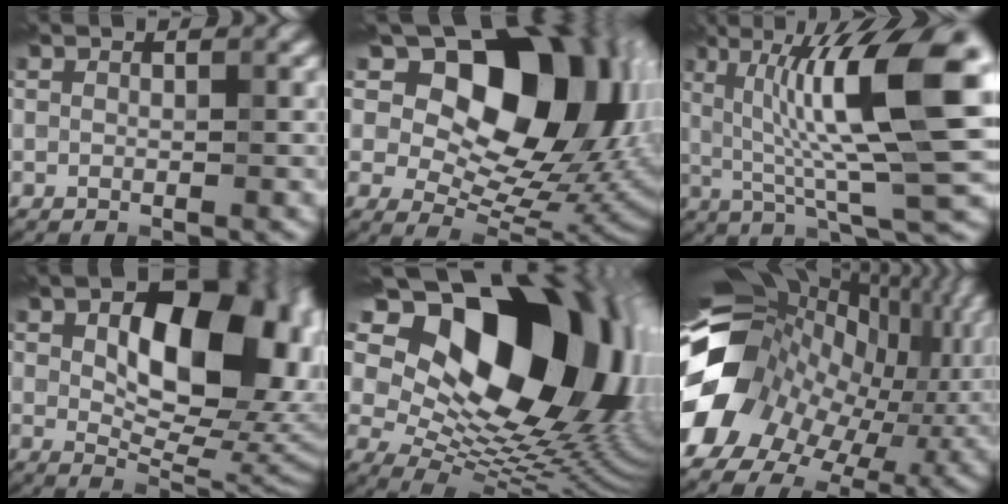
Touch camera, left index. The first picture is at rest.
{"total": 16.0, "force": [6.1, 10.2, 10.7], "torque": [-0.123, 0.011, 0.098]}
{"total": 11.6, "force": [2.3, 2.0, 11.2], "torque": [-0.170, 0.007, 0.042]}
{"total": 13.8, "force": [2.9, 7.2, 11.5], "torque": [-0.143, 0.008, 0.048]}
{"total": 20.2, "force": [7.2, 11.7, 14.8], "torque": [-0.233, 0.034, 0.127]}
{"total": 18.5, "force": [-1.2, 13.6, 12.6], "torque": [-0.234, -0.013, 0.001]}